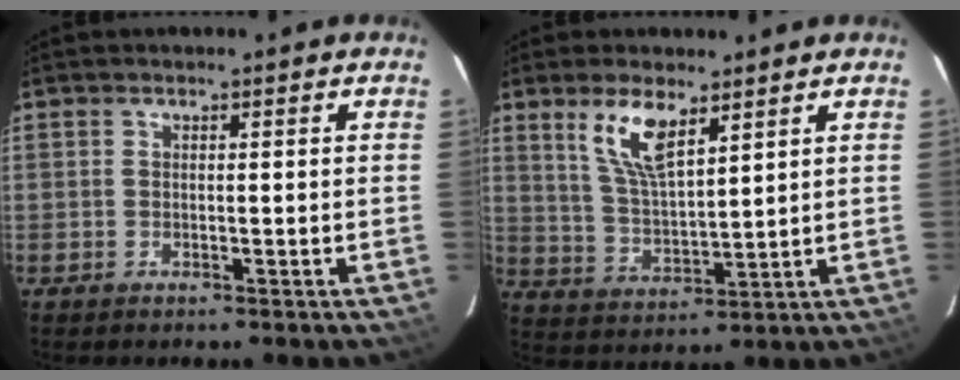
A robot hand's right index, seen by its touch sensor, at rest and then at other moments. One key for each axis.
{"total": 8.6, "fx": 5.2, "fy": 2.7, "fz": 6.3, "tx": -0.122, "ty": 0.000, "tz": 0.109}